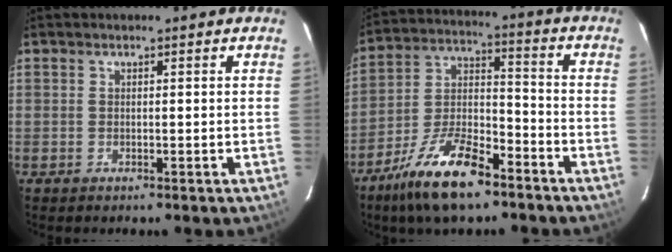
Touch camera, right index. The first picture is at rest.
{"total": 15.5, "force": [-10.5, 5.4, 10.1], "torque": [-0.206, -0.002, -0.193]}